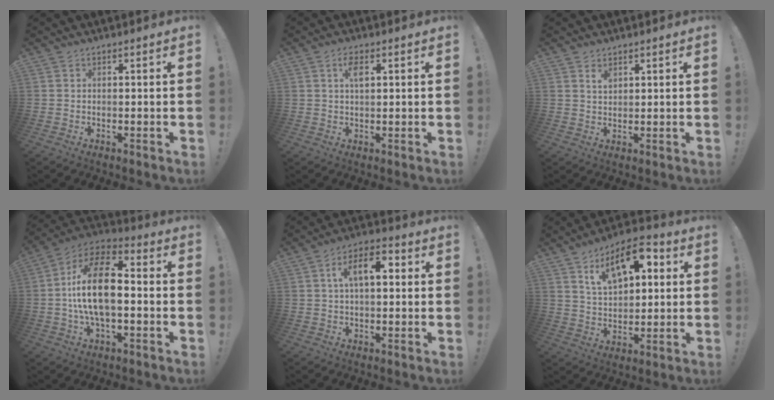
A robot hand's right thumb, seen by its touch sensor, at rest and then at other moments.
{"total": 3.7, "force": [1.3, 1.6, 3.1], "torque": [-0.054, 0.001, 0.019]}
{"total": 2.4, "force": [1.6, 1.3, 1.2], "torque": [-0.007, -0.011, 0.026]}
{"total": 17.8, "force": [-1.1, 8.7, 15.5], "torque": [-0.281, 0.016, -0.020]}
{"total": 9.6, "force": [1.7, 4.7, 8.2], "torque": [-0.130, 0.013, 0.026]}
{"total": 14.0, "force": [6.5, 7.5, 9.9], "torque": [-0.152, -0.020, 0.114]}